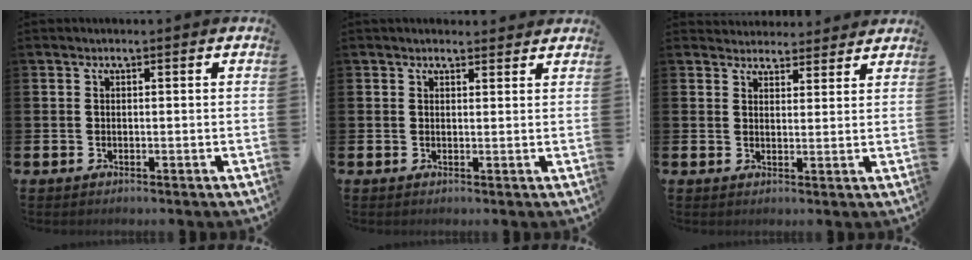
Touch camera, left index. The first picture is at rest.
{"total": 1.6, "force": [1.5, 0.4, 0.1], "torque": [0.006, -0.003, 0.026]}
{"total": 3.6, "force": [3.5, 1.0, -0.2], "torque": [0.006, -0.019, 0.063]}